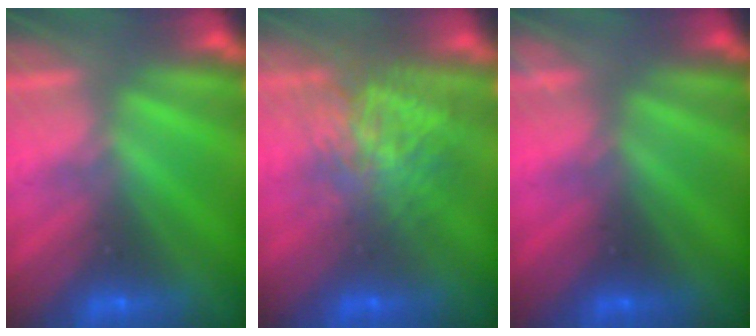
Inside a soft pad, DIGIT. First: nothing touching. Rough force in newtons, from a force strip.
{"total": 7.6}
{"total": 2.2}